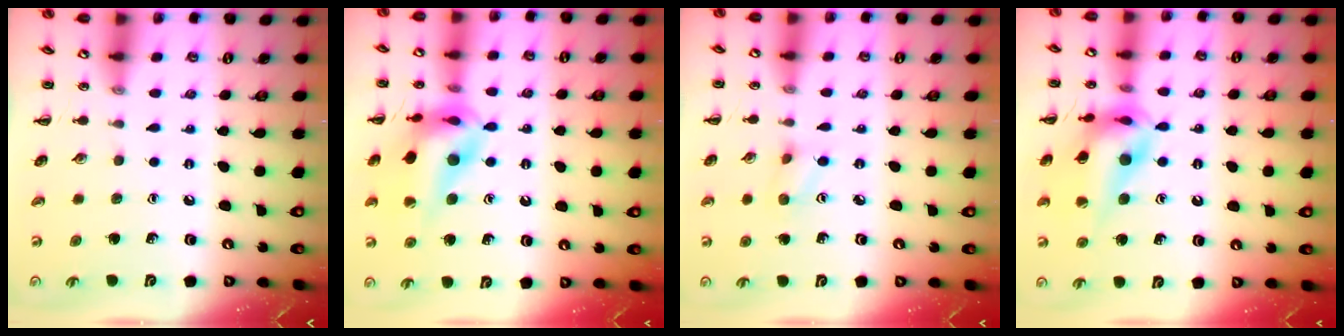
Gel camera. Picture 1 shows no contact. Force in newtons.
{"total": 15.0, "press": 14.8, "slide": 2.8}
{"total": 3.5, "press": 3.4, "slide": 0.7}
{"total": 18.0, "press": 17.8, "slide": 2.9}